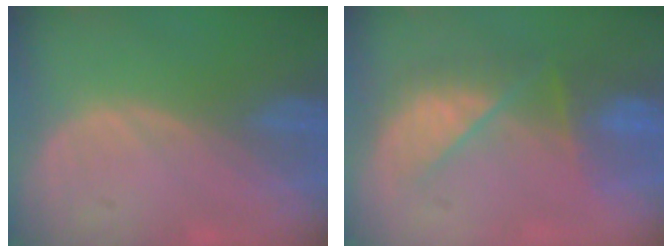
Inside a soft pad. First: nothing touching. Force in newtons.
{"total": 7.6, "press": 7.3, "slide": 2.0}